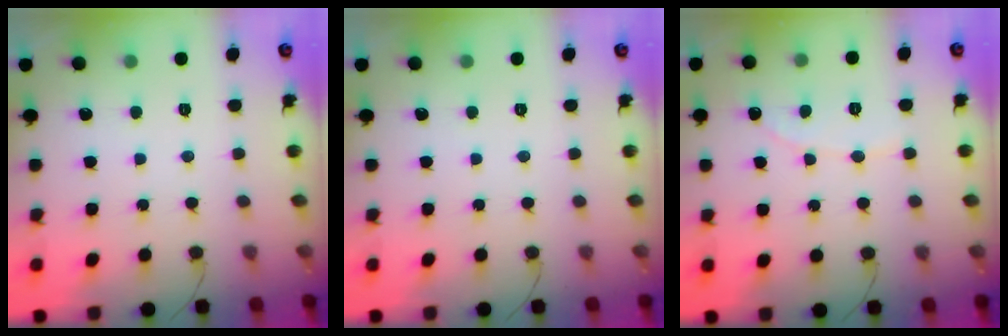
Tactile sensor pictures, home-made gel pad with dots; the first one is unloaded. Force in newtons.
{"total": 0.0}
{"total": 1.9, "press": 1.8, "slide": 0.2}